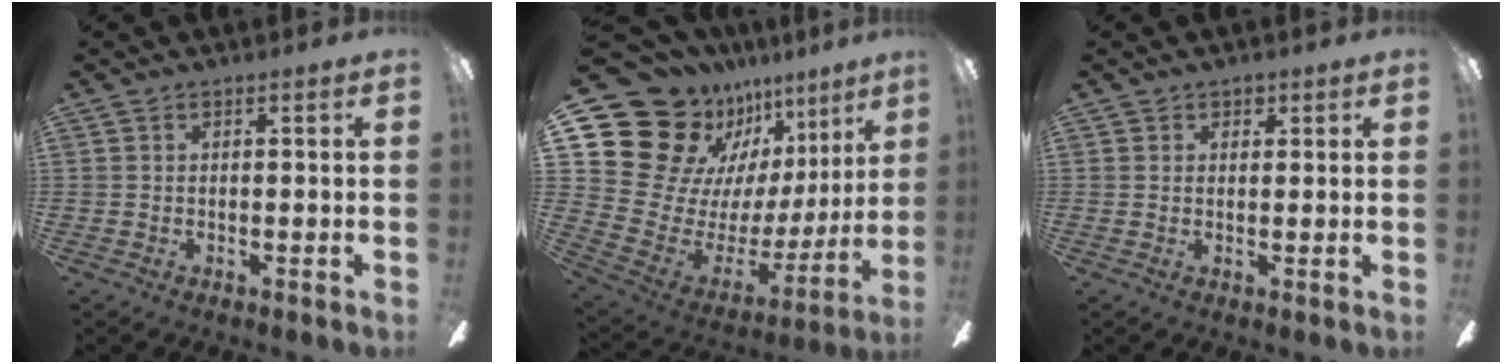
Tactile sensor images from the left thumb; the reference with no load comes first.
{"total": 20.4, "force": [13.8, 12.5, 8.4], "torque": [-0.172, -0.111, 0.272]}
{"total": 1.9, "force": [1.2, 1.5, 0.2], "torque": [0.010, -0.004, 0.018]}